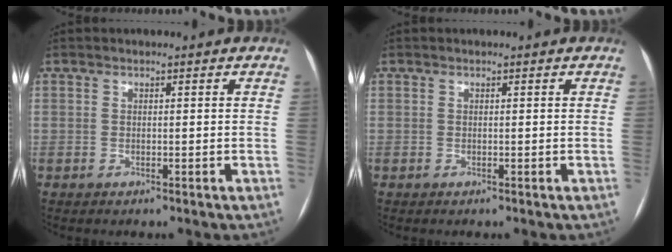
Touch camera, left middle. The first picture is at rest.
{"total": 0.0}